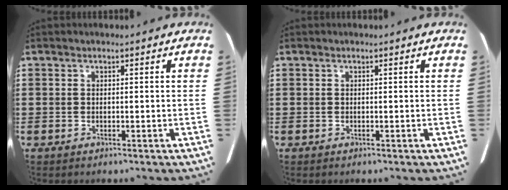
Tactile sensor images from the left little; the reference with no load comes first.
{"total": 0.0}